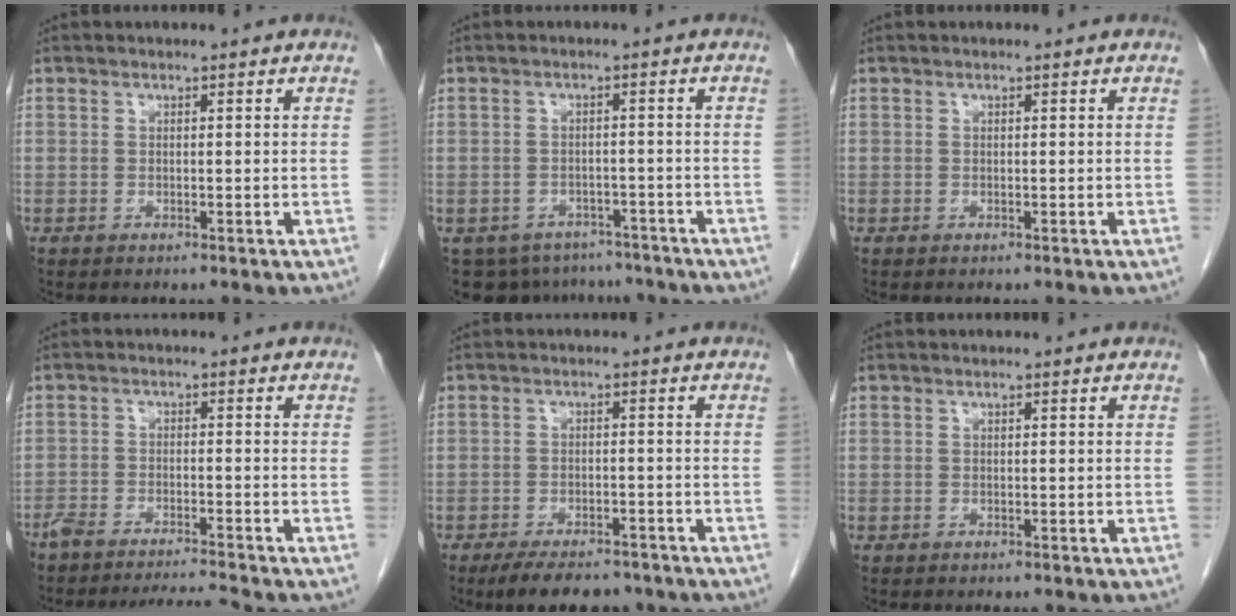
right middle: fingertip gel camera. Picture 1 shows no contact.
{"total": 10.5, "force": [-8.7, 5.6, 2.0], "torque": [-0.039, 0.007, -0.104]}
{"total": 0.0}
{"total": 6.7, "force": [-6.4, -0.8, 1.9], "torque": [-0.029, -0.002, -0.108]}
{"total": 8.5, "force": [-6.8, 3.2, 4.0], "torque": [-0.057, -0.003, -0.101]}
{"total": 0.0}